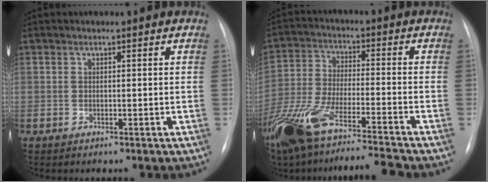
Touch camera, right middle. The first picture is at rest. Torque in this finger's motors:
{"motor_torque": [1.15, -0.99, 0.49, 0.21]}